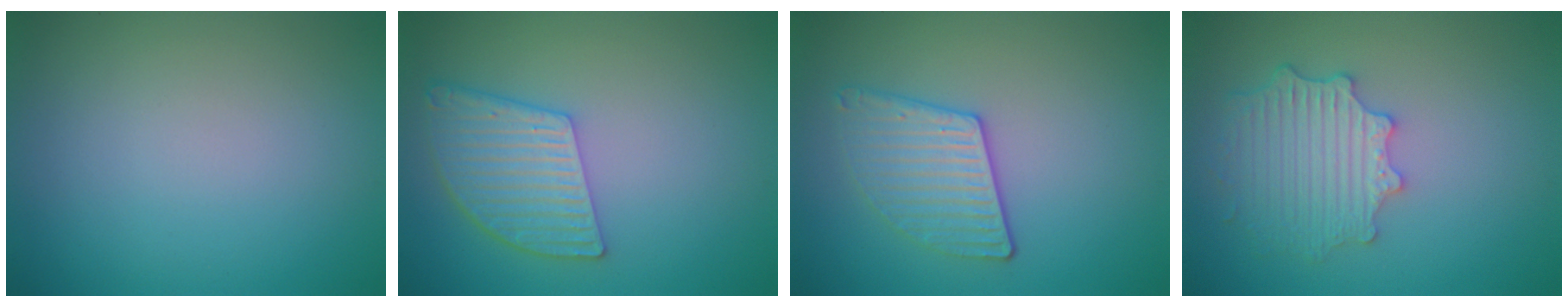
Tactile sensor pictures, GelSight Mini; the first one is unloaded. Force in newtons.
{"total": 5.1, "press": 4.0, "slide": 3.1}
{"total": 3.0, "press": 2.9, "slide": 0.7}
{"total": 4.3, "press": 3.6, "slide": 2.4}